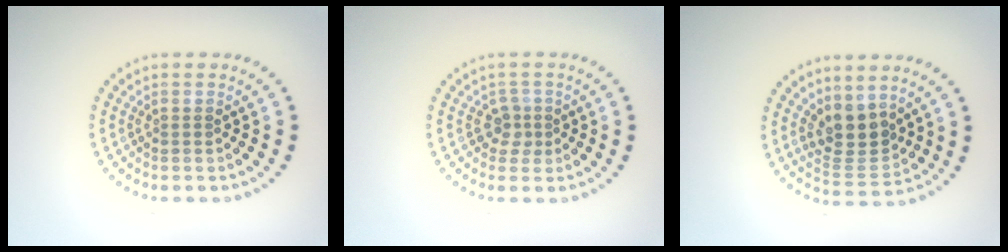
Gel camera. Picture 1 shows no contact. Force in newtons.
{"total": 1.7, "press": 1.3, "slide": 1.2}
{"total": 3.8, "press": 3.3, "slide": 1.8}